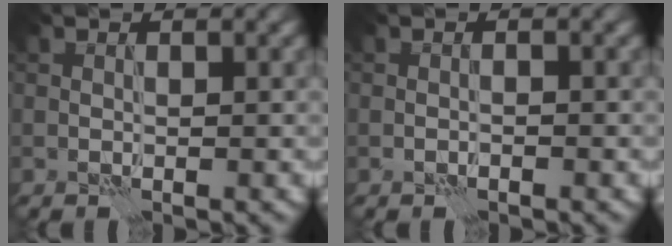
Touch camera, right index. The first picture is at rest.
{"total": 0.6, "force": [-0.5, 0.2, 0.3], "torque": [-0.005, -0.001, -0.009]}